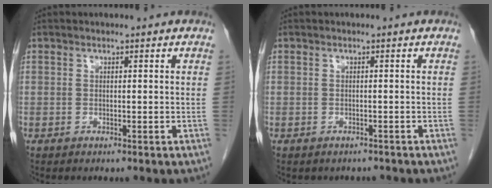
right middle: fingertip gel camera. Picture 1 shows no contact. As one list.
[{"total": 2.5, "force": [-2.2, 1.1, 0.4], "torque": [-0.008, 0.000, -0.026]}]